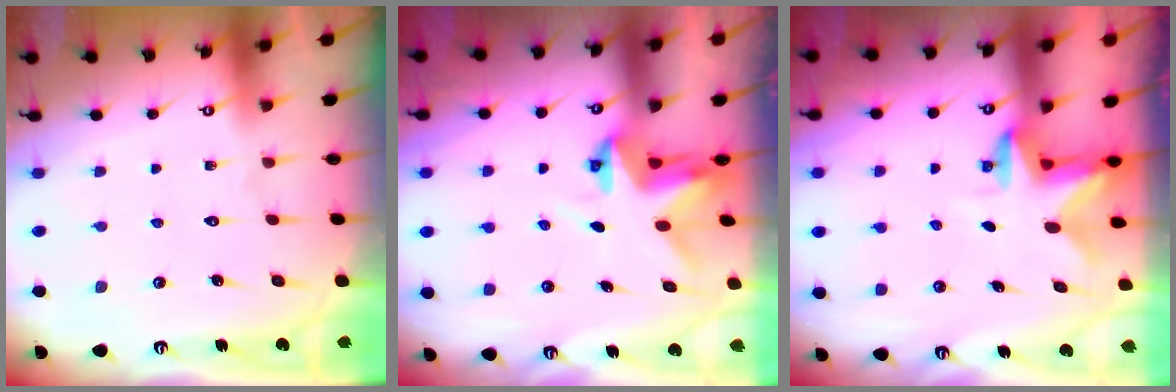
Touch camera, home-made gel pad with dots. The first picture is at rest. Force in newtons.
{"total": 4.5, "press": 4.4, "slide": 0.3}
{"total": 2.5, "press": 2.5, "slide": 0.5}